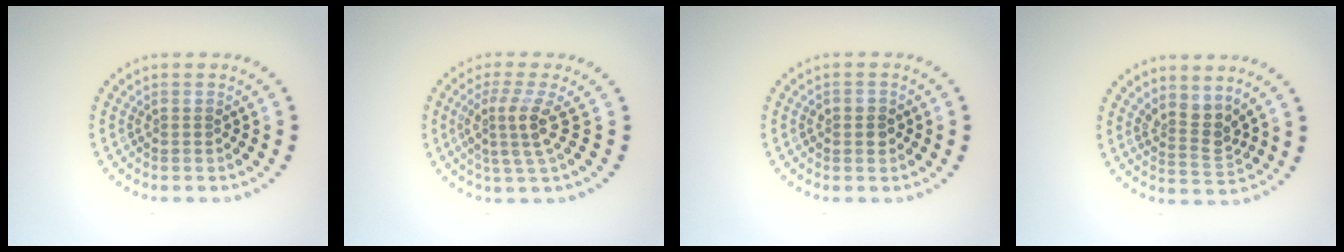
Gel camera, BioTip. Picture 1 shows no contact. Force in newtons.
{"total": 3.1, "press": 2.3, "slide": 2.1}
{"total": 1.4, "press": 1.4, "slide": 0.4}
{"total": 2.6, "press": 2.0, "slide": 1.7}